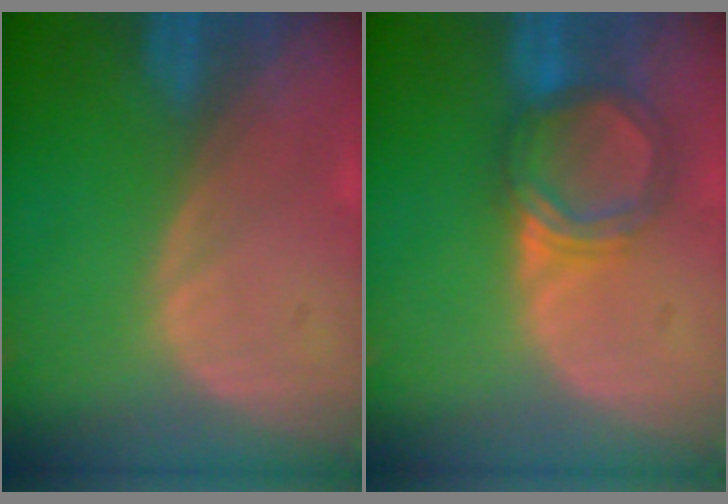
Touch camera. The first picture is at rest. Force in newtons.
{"total": 5.5, "press": 5.3, "slide": 1.8}